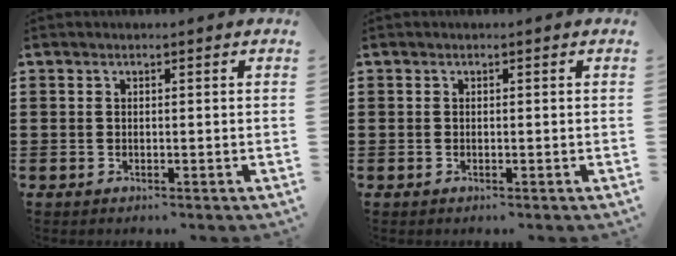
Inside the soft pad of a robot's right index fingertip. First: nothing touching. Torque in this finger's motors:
{"motor_torque": [-0.01, 0.01, 0.00, -0.01]}